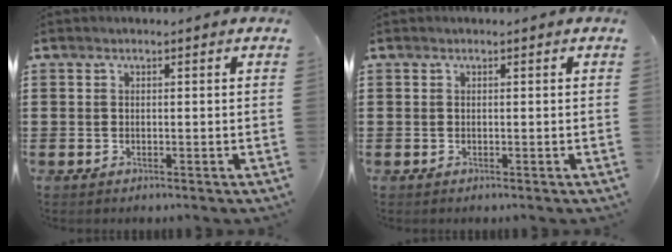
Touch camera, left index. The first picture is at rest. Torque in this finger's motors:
{"motor_torque": [0.10, 0.02, -0.05, -0.01]}